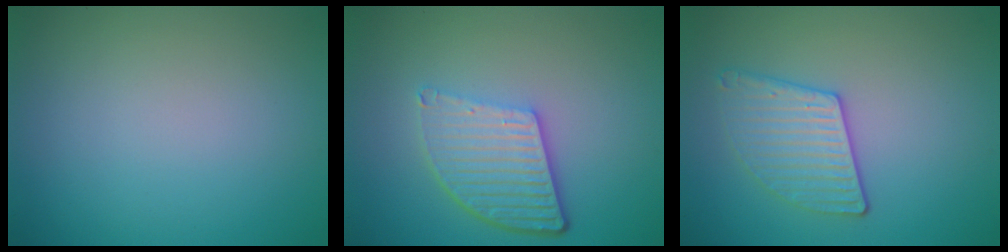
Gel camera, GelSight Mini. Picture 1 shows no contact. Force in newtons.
{"total": 5.5, "press": 4.0, "slide": 3.8}
{"total": 2.9, "press": 2.9, "slide": 0.6}